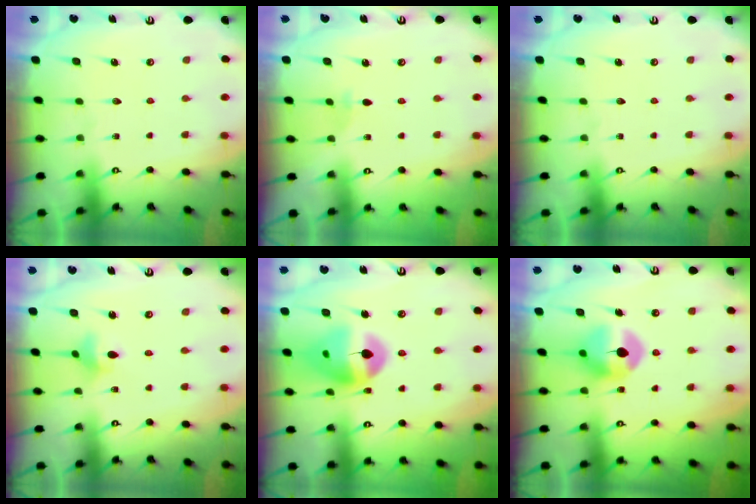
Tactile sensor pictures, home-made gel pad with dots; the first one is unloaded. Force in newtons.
{"total": 2.8, "press": 2.7, "slide": 0.6}
{"total": 0.0}
{"total": 3.8, "press": 3.8, "slide": 0.6}
{"total": 14.1, "press": 14.0, "slide": 1.6}
{"total": 8.8, "press": 8.8, "slide": 0.2}